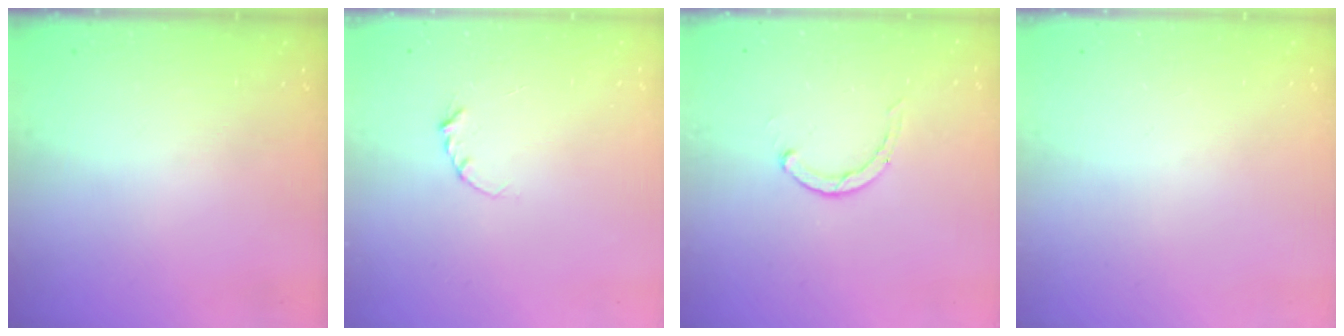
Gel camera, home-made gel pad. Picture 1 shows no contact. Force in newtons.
{"total": 2.9, "press": 2.9, "slide": 0.3}
{"total": 2.3, "press": 2.3, "slide": 0.3}
{"total": 0.0}